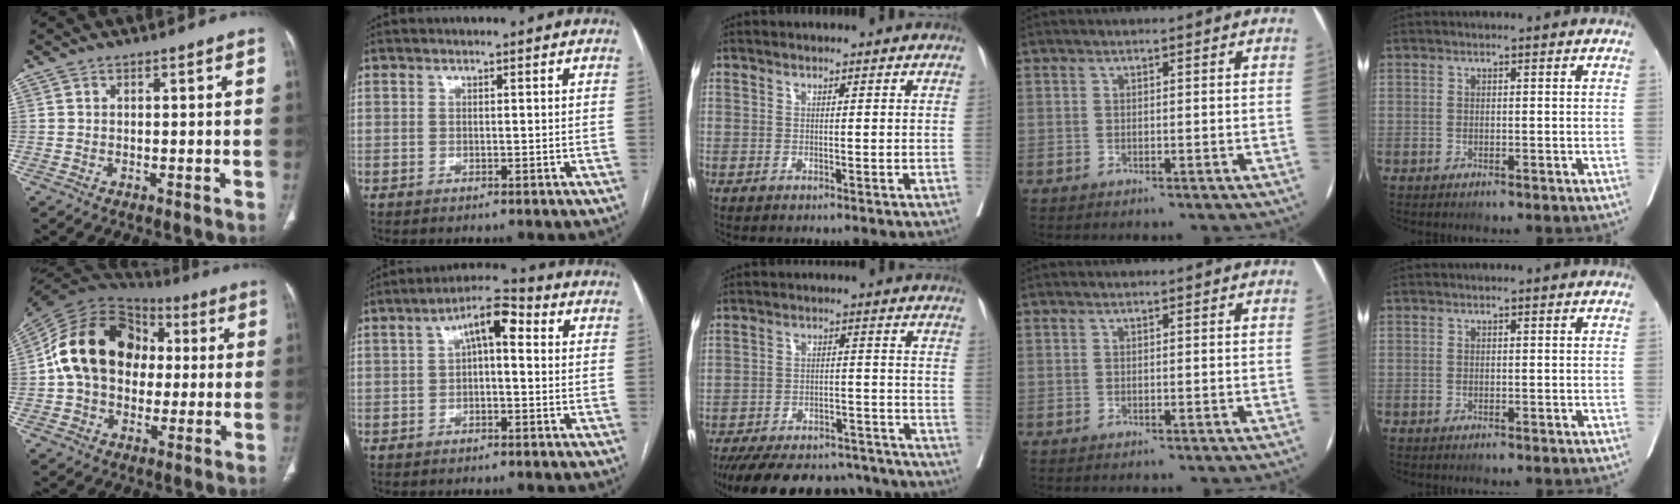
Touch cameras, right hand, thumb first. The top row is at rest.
{"thumb": {"total": 19.8, "force": [1.6, 15.1, 12.8], "torque": [-0.210, 0.036, 0.021]}, "index": {"total": 6.8, "force": [1.4, 2.4, 6.2], "torque": [-0.103, 0.037, 0.019]}, "middle": {"total": 21.5, "force": [-18.8, 7.0, 7.6], "torque": [-0.142, -0.002, -0.255]}}